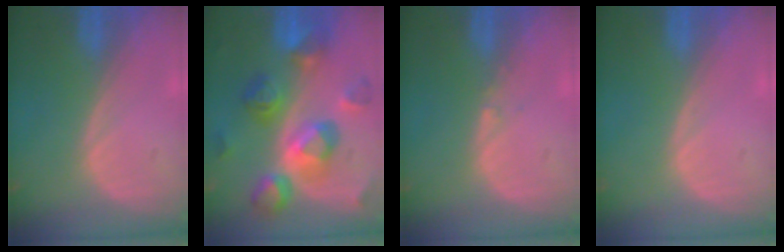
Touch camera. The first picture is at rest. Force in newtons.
{"total": 11.4, "press": 11.4, "slide": 0.9}
{"total": 0.6, "press": 0.5, "slide": 0.4}
{"total": 0.0}